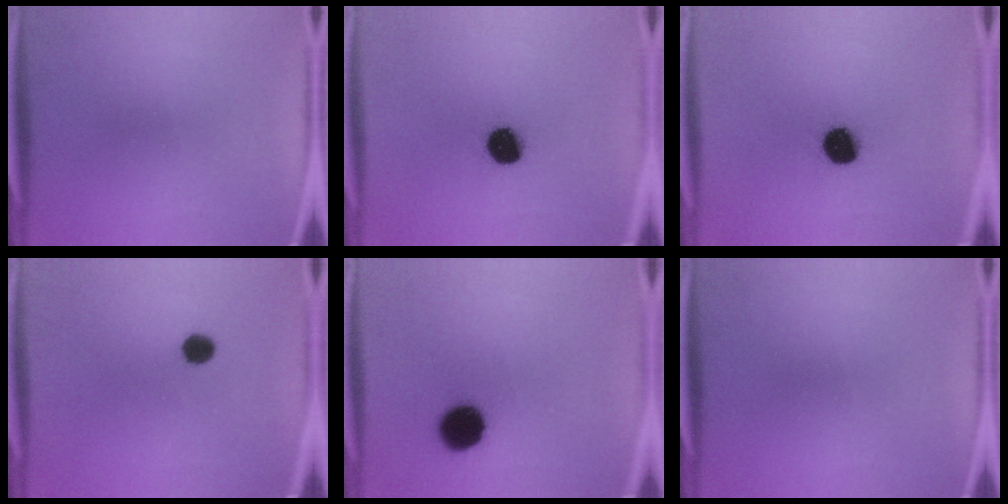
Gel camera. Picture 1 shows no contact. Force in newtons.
{"total": 9.6}
{"total": 9.6}
{"total": 3.1}
{"total": 9.5}
{"total": 0.0}